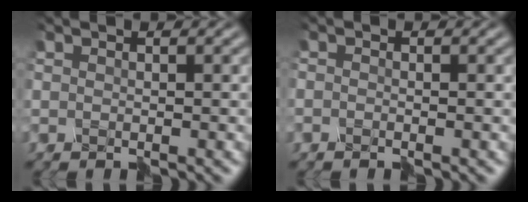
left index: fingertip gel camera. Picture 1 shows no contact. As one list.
[{"total": 1.1, "force": [-0.9, -0.3, -0.4], "torque": [0.009, -0.003, -0.015]}]